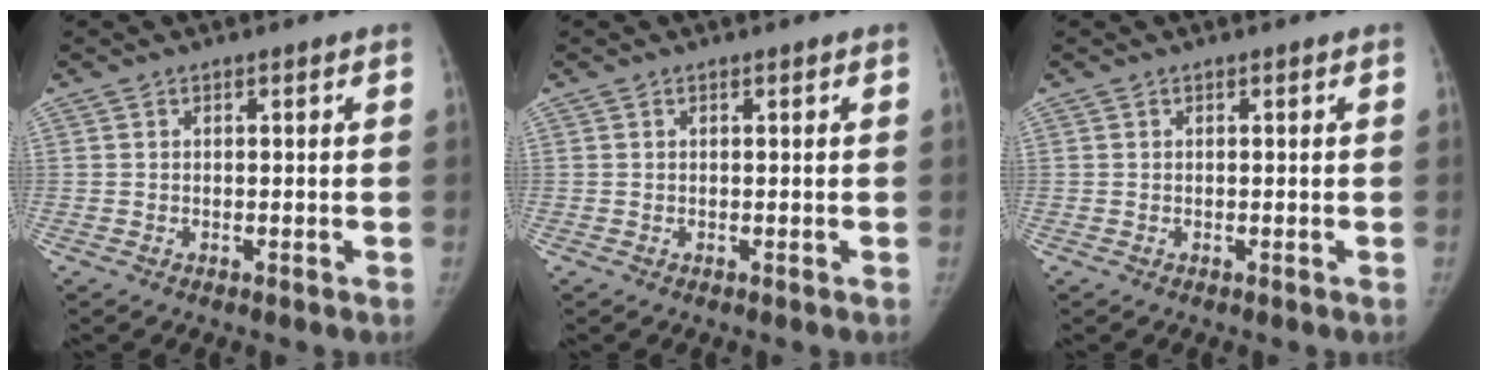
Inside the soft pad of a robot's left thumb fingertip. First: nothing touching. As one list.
[{"total": 0.0}, {"total": 0.0}]